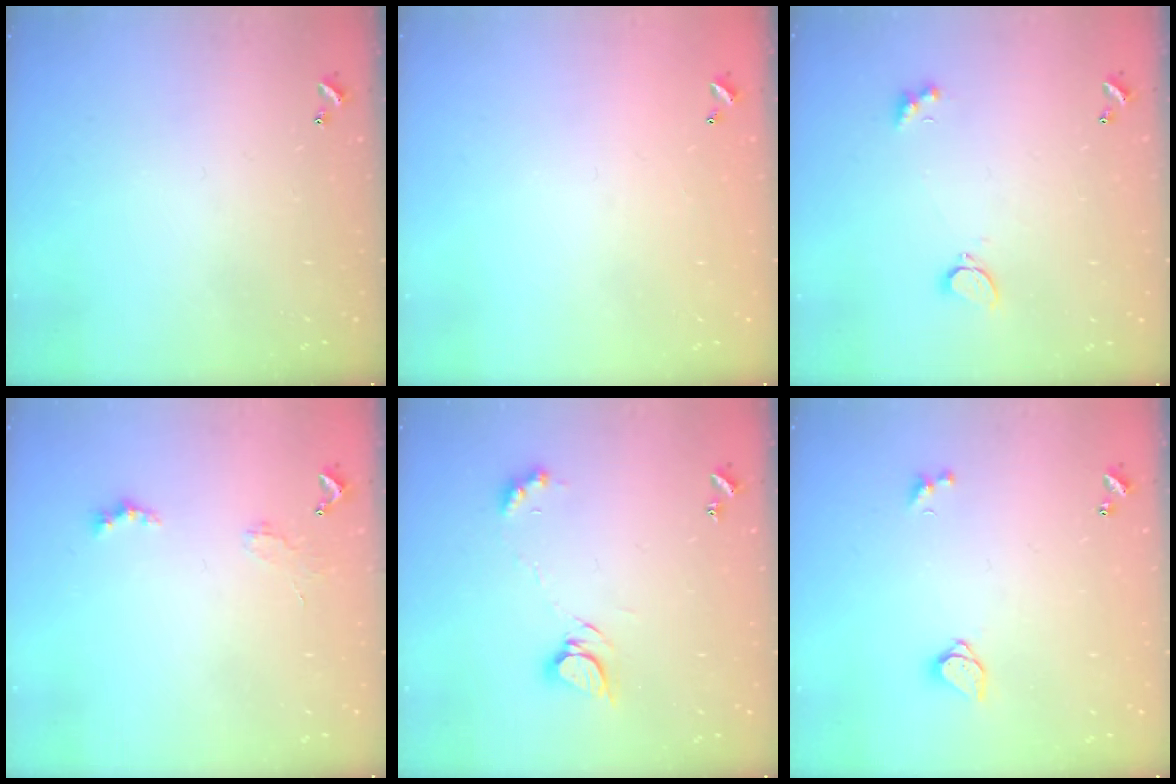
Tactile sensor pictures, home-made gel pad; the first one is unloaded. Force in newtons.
{"total": 2.8, "press": 2.8, "slide": 0.1}
{"total": 2.2, "press": 2.1, "slide": 0.6}
{"total": 1.9, "press": 1.8, "slide": 0.5}
{"total": 8.4, "press": 8.3, "slide": 0.8}
{"total": 1.5, "press": 1.5, "slide": 0.4}